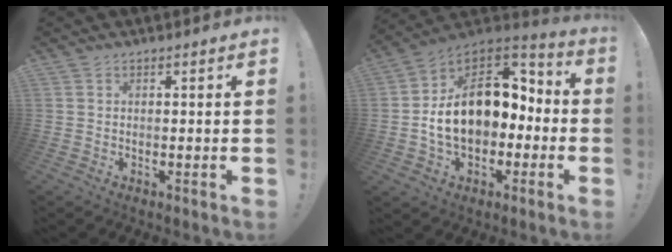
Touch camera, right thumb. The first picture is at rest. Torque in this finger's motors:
{"motor_torque": [2.43, 2.58, 1.54, -0.25, 0.31]}